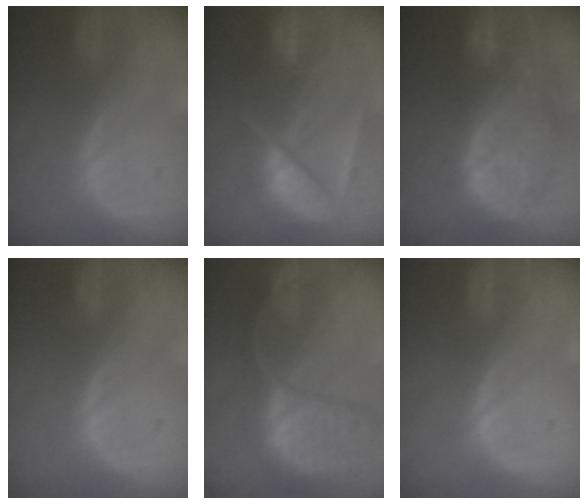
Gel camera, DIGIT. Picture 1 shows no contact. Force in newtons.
{"total": 9.8, "press": 8.4, "slide": 5.0}
{"total": 12.6, "press": 11.1, "slide": 5.9}
{"total": 0.0}
{"total": 11.7, "press": 9.8, "slide": 6.4}
{"total": 0.0}